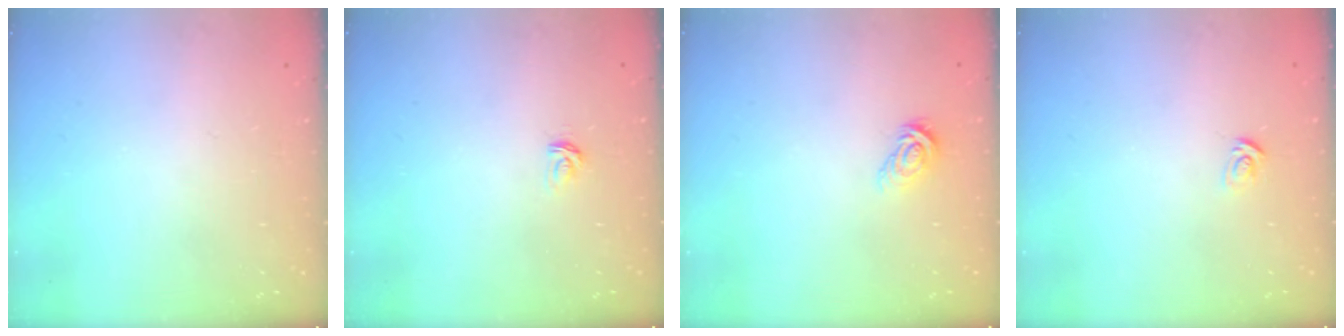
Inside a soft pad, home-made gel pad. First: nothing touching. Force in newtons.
{"total": 2.9, "press": 2.9, "slide": 0.4}
{"total": 6.6, "press": 6.6, "slide": 0.2}
{"total": 3.6, "press": 3.6, "slide": 0.2}